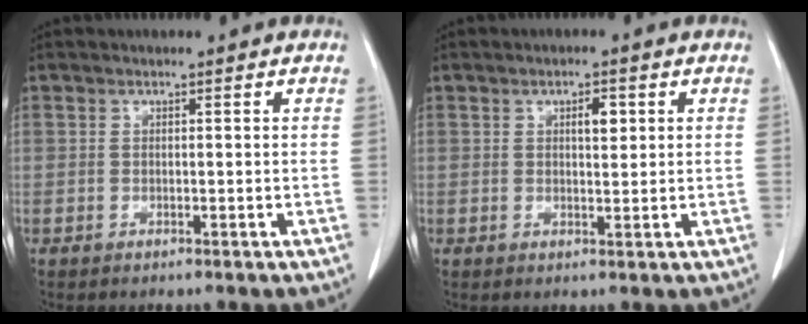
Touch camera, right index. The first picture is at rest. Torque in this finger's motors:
{"motor_torque": [0.02, 0.00, 0.03, 0.03]}